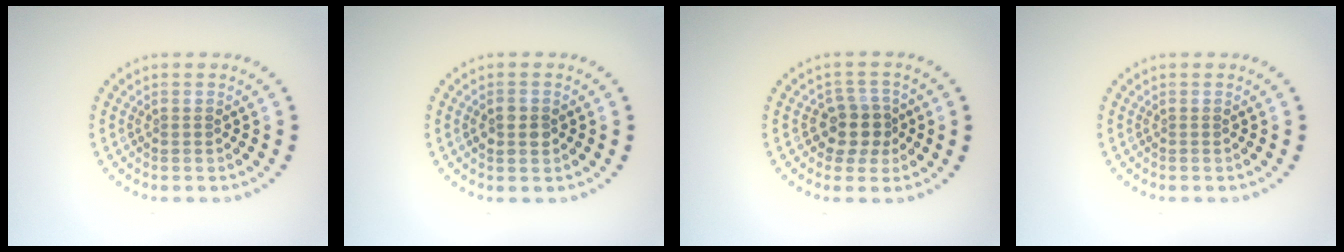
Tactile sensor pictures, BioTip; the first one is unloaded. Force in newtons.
{"total": 2.3, "press": 2.3, "slide": 0.1}
{"total": 2.9, "press": 2.6, "slide": 1.4}
{"total": 0.0}